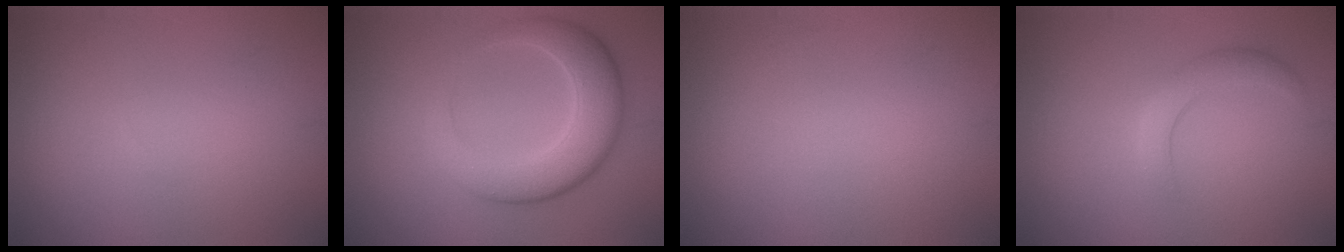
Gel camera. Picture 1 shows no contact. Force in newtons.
{"total": 6.1, "press": 6.1, "slide": 0.3}
{"total": 0.0}
{"total": 2.3, "press": 2.2, "slide": 0.2}